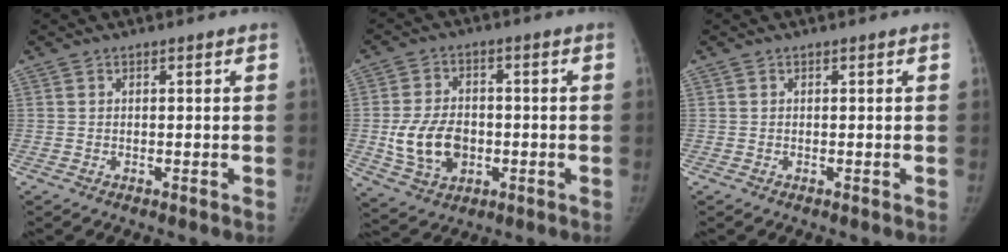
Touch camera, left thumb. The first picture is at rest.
{"total": 10.7, "force": [-1.8, 7.8, 7.2], "torque": [-0.115, 0.008, -0.022]}
{"total": 0.0}